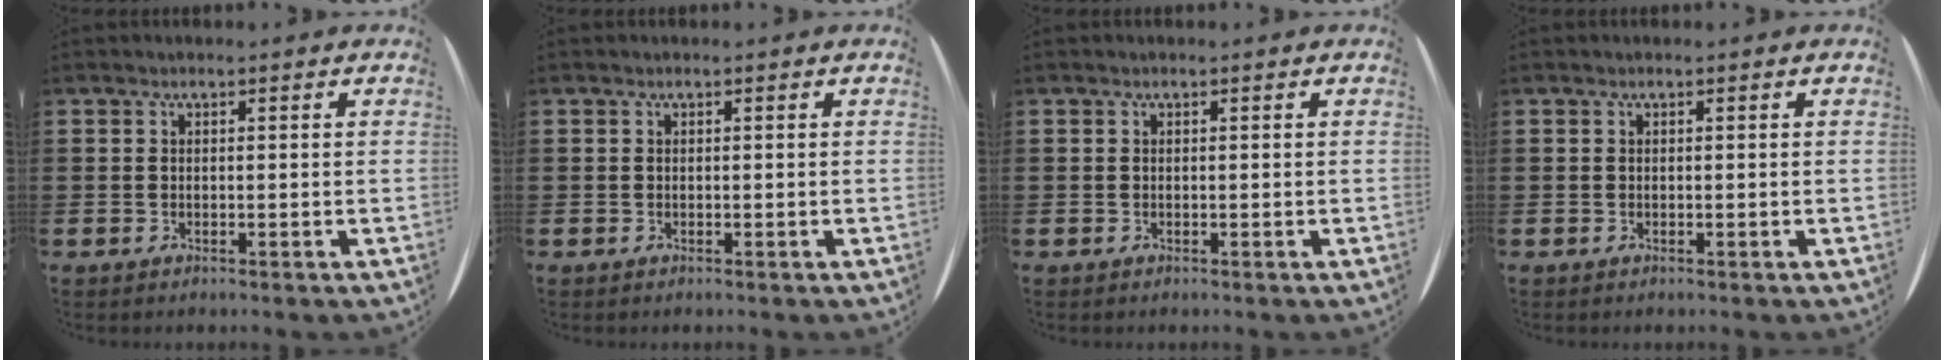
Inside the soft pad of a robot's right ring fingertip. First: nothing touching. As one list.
[{"total": 0.0}, {"total": 0.0}, {"total": 0.0}]